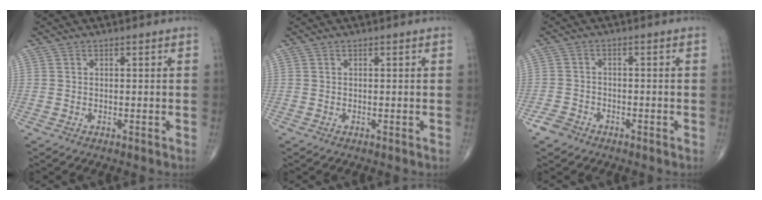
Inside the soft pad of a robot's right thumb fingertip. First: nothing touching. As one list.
[{"total": 0.0}, {"total": 3.1, "force": [-2.2, 2.0, 0.7], "torque": [-0.012, 0.012, -0.040]}]